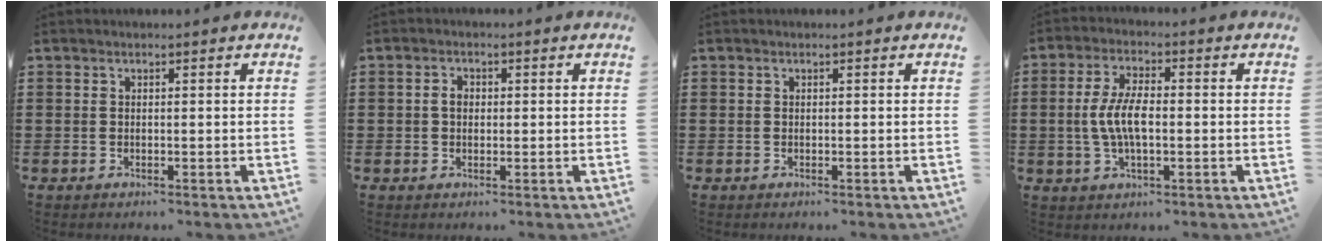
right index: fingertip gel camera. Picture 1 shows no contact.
{"total": 1.8, "force": [0.1, 1.2, 1.3], "torque": [-0.026, 0.007, 0.002]}
{"total": 0.0}
{"total": 6.5, "force": [-0.5, 2.6, 5.9], "torque": [-0.134, -0.003, -0.017]}